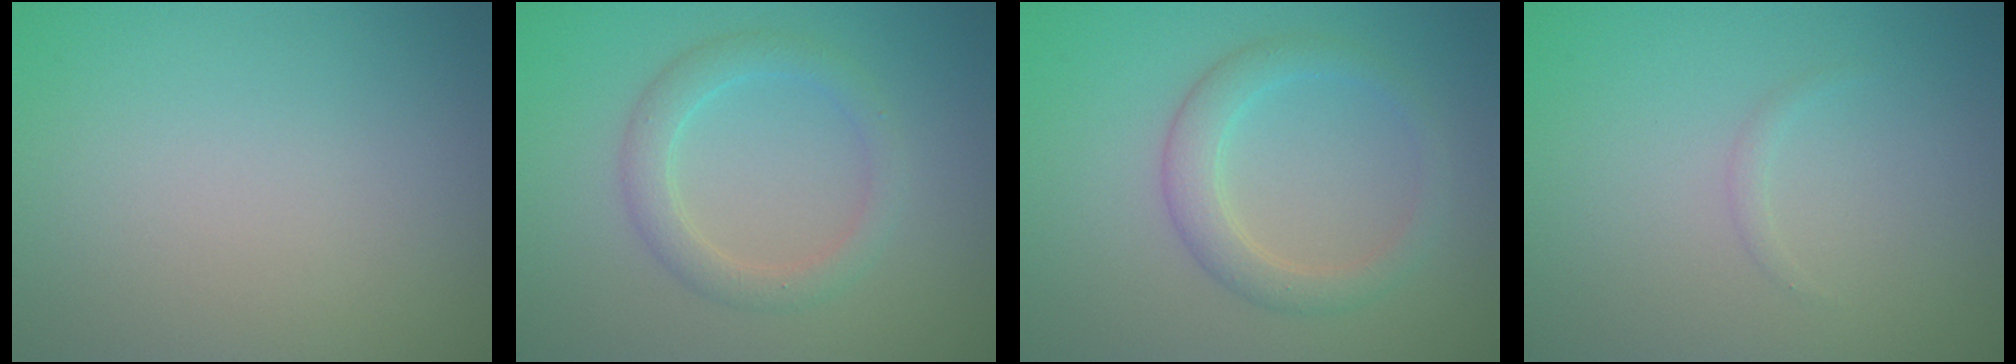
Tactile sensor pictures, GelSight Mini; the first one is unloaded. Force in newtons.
{"total": 2.8, "press": 2.8, "slide": 0.1}
{"total": 2.2, "press": 2.2, "slide": 0.2}
{"total": 0.5, "press": 0.5, "slide": 0.0}